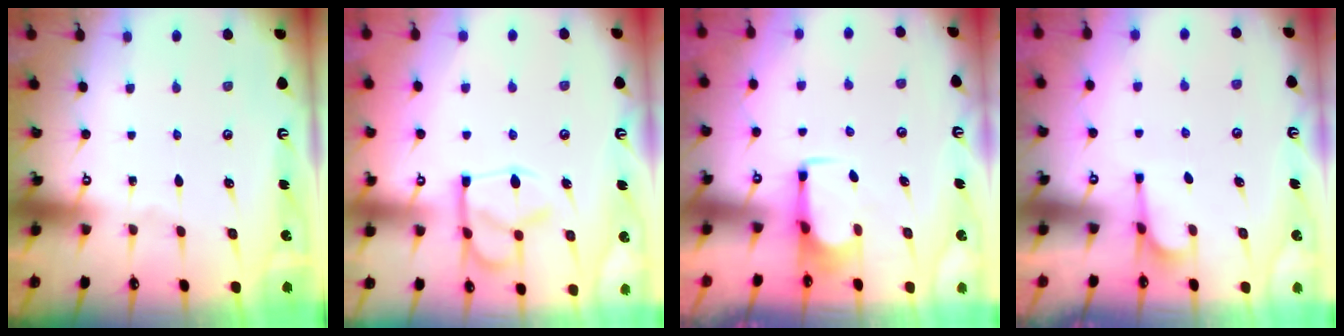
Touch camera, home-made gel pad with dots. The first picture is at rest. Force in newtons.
{"total": 8.4, "press": 8.3, "slide": 1.3}
{"total": 3.0, "press": 2.9, "slide": 0.5}
{"total": 1.2, "press": 0.4, "slide": 1.1}